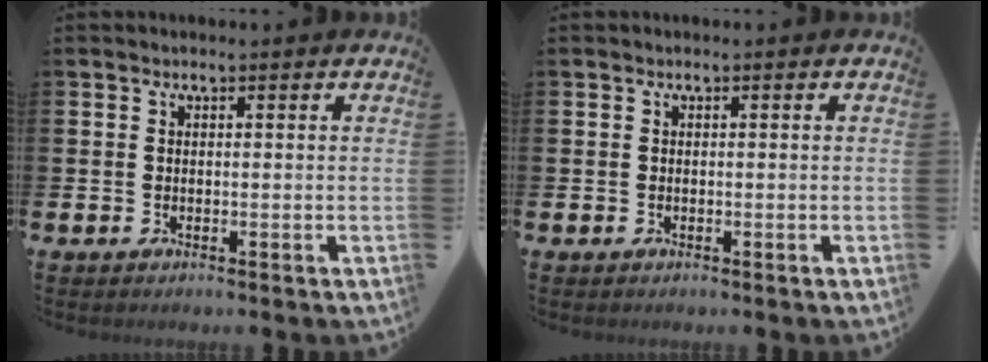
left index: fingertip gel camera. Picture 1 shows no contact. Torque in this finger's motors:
{"motor_torque": [-0.14, 0.08, -0.04, -0.01]}